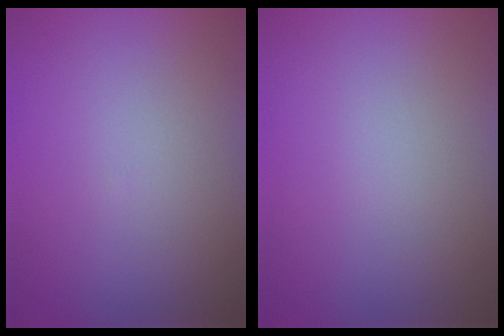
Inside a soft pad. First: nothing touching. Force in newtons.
{"total": 0.0}